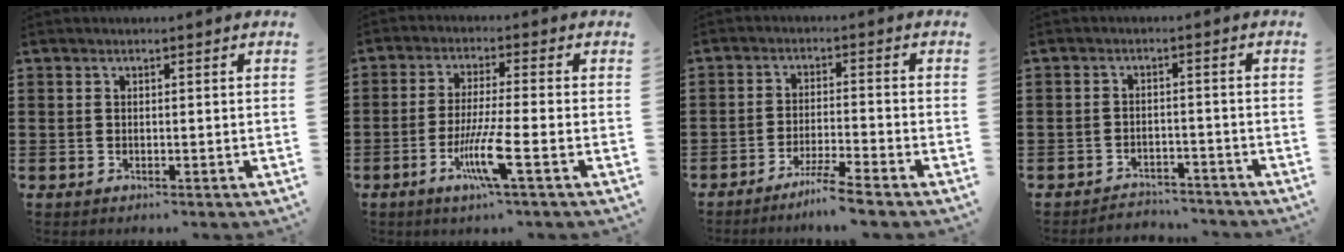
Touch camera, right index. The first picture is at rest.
{"total": 7.6, "force": [-3.2, 0.2, 6.9], "torque": [-0.138, -0.017, -0.062]}
{"total": 4.6, "force": [-4.0, -0.7, 2.2], "torque": [-0.051, -0.015, -0.079]}
{"total": 3.1, "force": [-3.1, 0.6, -0.2], "torque": [-0.004, 0.001, -0.068]}